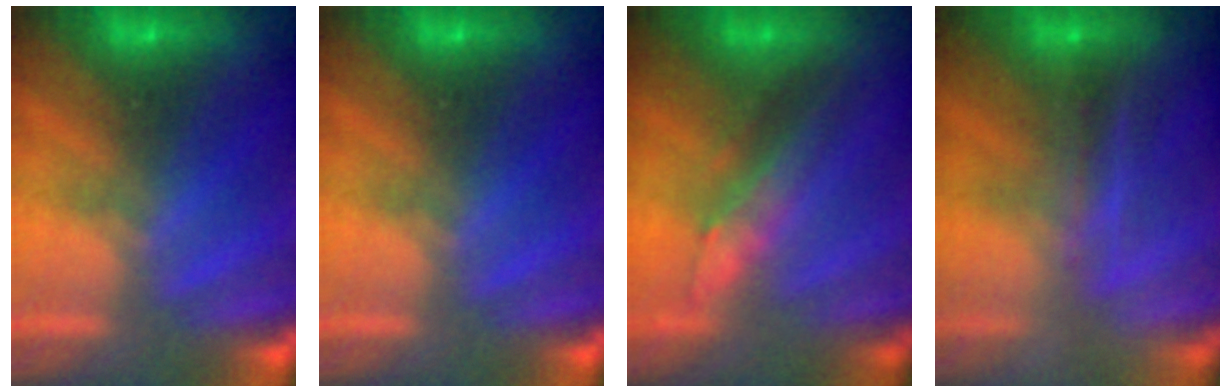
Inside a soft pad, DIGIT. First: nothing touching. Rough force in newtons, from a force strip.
{"total": 0.0}
{"total": 2.9}
{"total": 2.6}